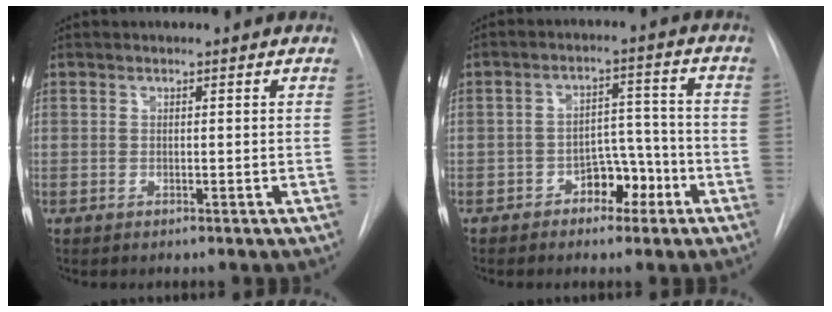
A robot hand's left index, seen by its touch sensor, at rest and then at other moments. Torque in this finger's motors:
{"motor_torque": [0.11, 0.37, 0.07, 0.01]}